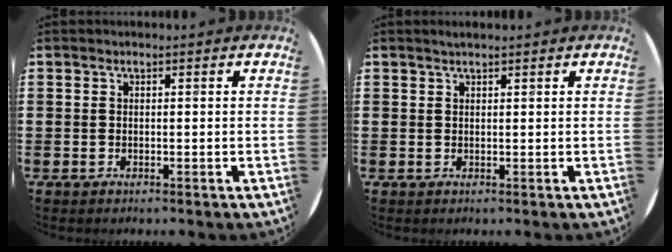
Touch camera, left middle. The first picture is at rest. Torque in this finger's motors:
{"motor_torque": [0.45, -0.21, -0.01, 0.00]}